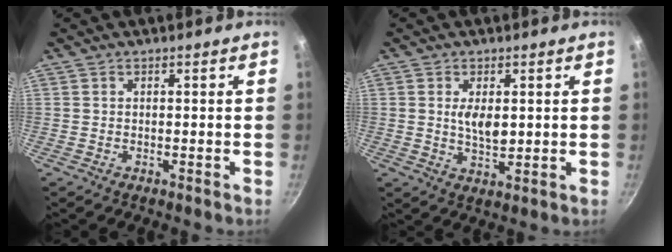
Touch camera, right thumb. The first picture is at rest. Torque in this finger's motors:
{"motor_torque": [1.11, 1.62, -0.21, 0.12, 0.17]}